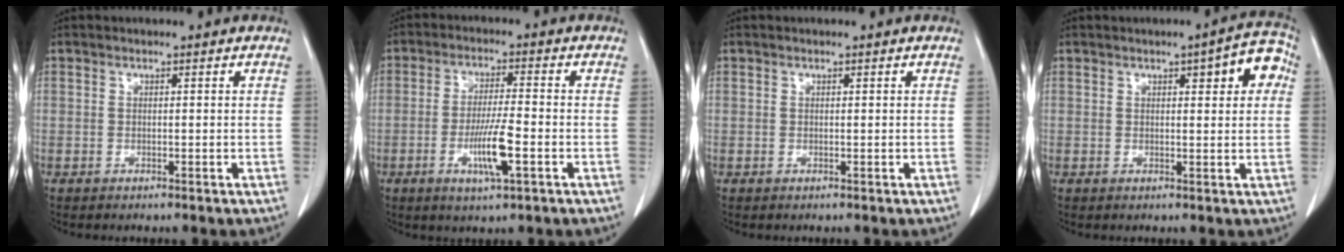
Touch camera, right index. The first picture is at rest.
{"total": 7.4, "force": [-2.6, 0.4, 6.9], "torque": [-0.129, -0.010, -0.046]}
{"total": 0.0}
{"total": 6.0, "force": [1.9, 1.5, 5.5], "torque": [-0.060, 0.018, 0.016]}